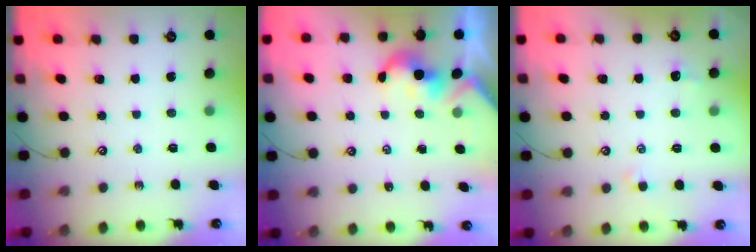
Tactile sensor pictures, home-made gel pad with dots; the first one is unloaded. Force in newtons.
{"total": 2.0, "press": 2.0, "slide": 0.4}
{"total": 0.6, "press": 0.2, "slide": 0.6}